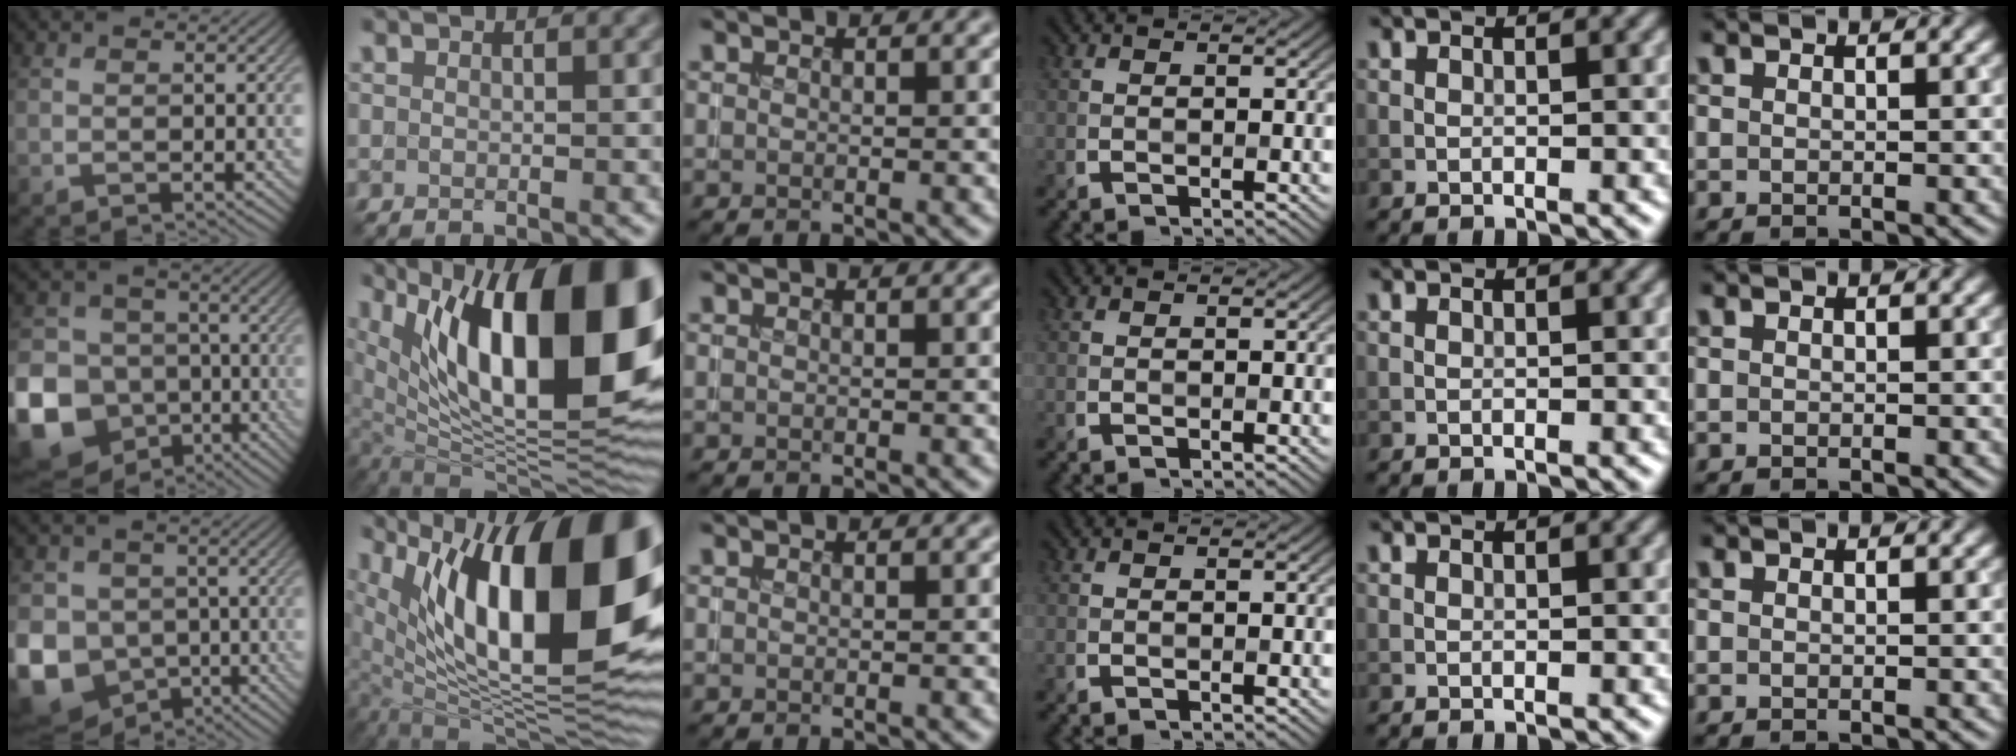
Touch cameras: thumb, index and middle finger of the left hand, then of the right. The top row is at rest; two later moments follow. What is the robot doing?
{"motion": "insert", "object": "coin"}